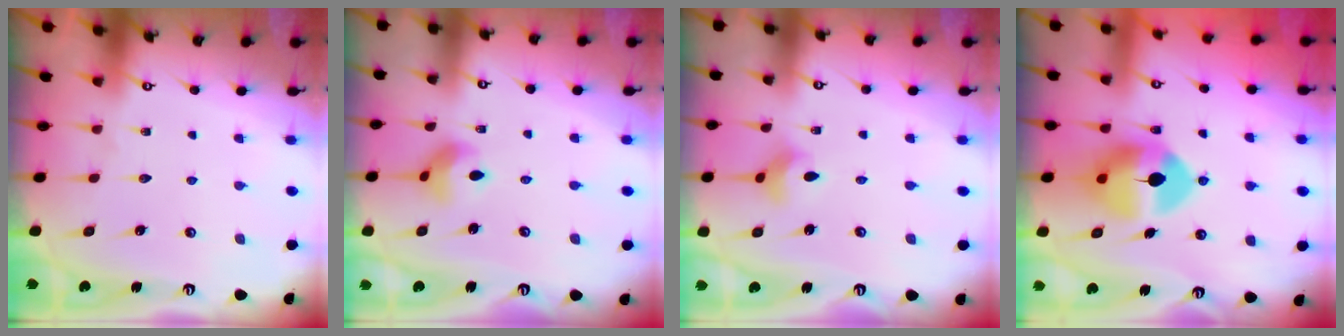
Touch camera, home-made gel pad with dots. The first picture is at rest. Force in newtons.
{"total": 6.4, "press": 6.3, "slide": 0.6}
{"total": 4.3, "press": 4.2, "slide": 0.9}
{"total": 13.3, "press": 13.2, "slide": 1.5}